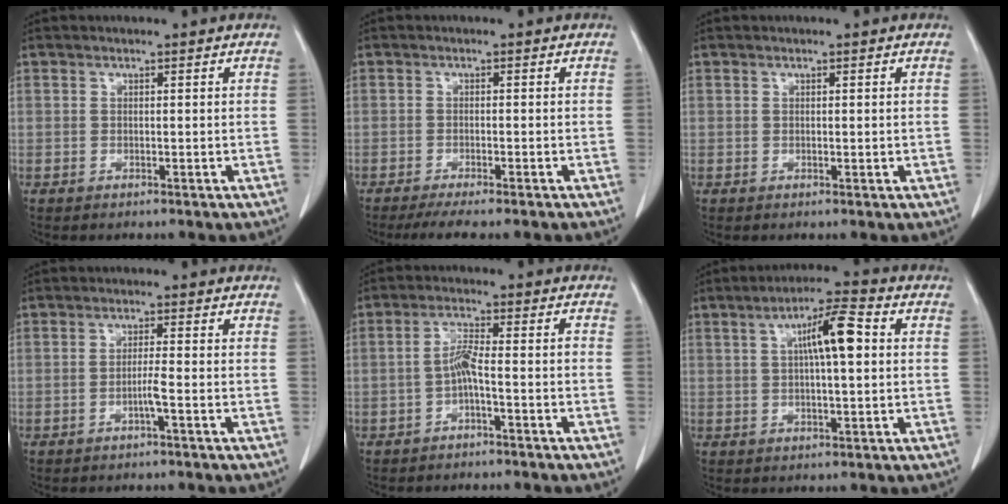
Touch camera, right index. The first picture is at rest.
{"total": 6.3, "force": [-5.2, 0.5, 3.5], "torque": [-0.042, -0.009, -0.076]}
{"total": 0.6, "force": [-0.1, 0.2, 0.6], "torque": [-0.009, -0.001, 0.000]}
{"total": 2.1, "force": [-1.0, -0.4, 1.9], "torque": [-0.036, -0.001, -0.021]}
{"total": 3.7, "force": [-1.6, 0.3, 3.4], "torque": [-0.067, 0.011, -0.030]}
{"total": 8.3, "force": [1.7, 1.2, 8.1], "torque": [-0.136, 0.019, 0.025]}